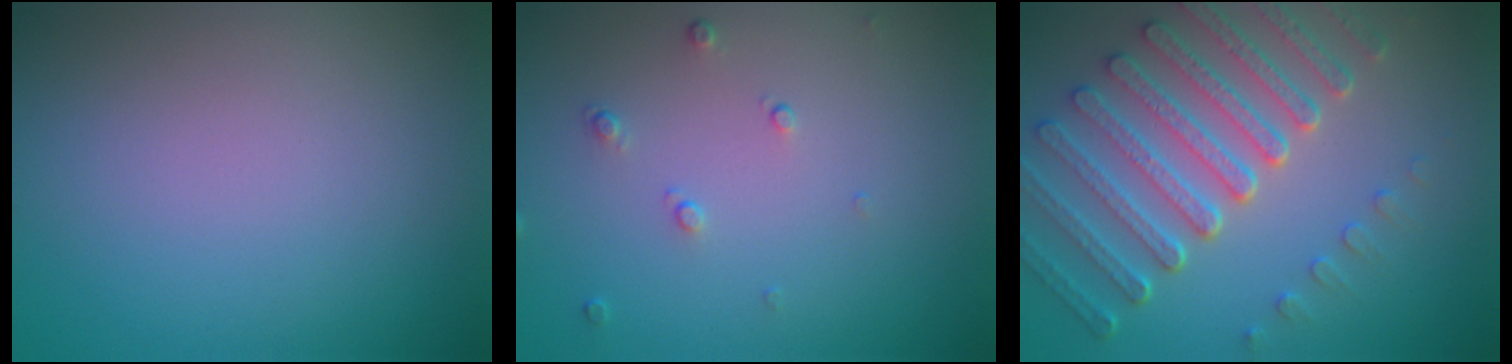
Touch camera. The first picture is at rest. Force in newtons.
{"total": 0.9, "press": 0.6, "slide": 0.7}
{"total": 7.2, "press": 5.4, "slide": 4.7}